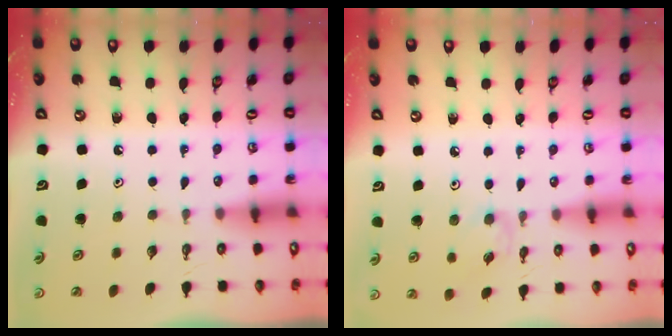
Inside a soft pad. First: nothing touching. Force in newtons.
{"total": 2.6, "press": 2.6, "slide": 0.4}